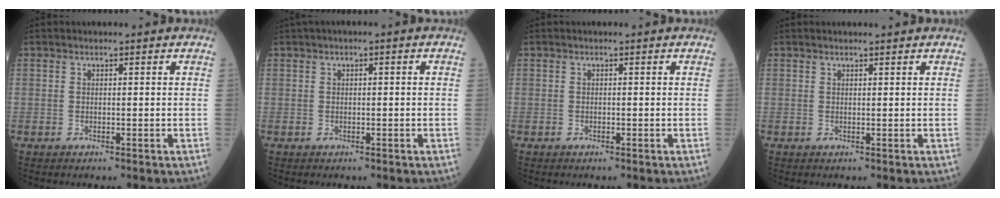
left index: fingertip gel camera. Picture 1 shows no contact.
{"total": 0.8, "force": [0.0, 0.2, 0.8], "torque": [-0.014, 0.007, 0.000]}
{"total": 0.0}
{"total": 1.1, "force": [1.0, 0.0, 0.5], "torque": [-0.008, 0.008, 0.018]}